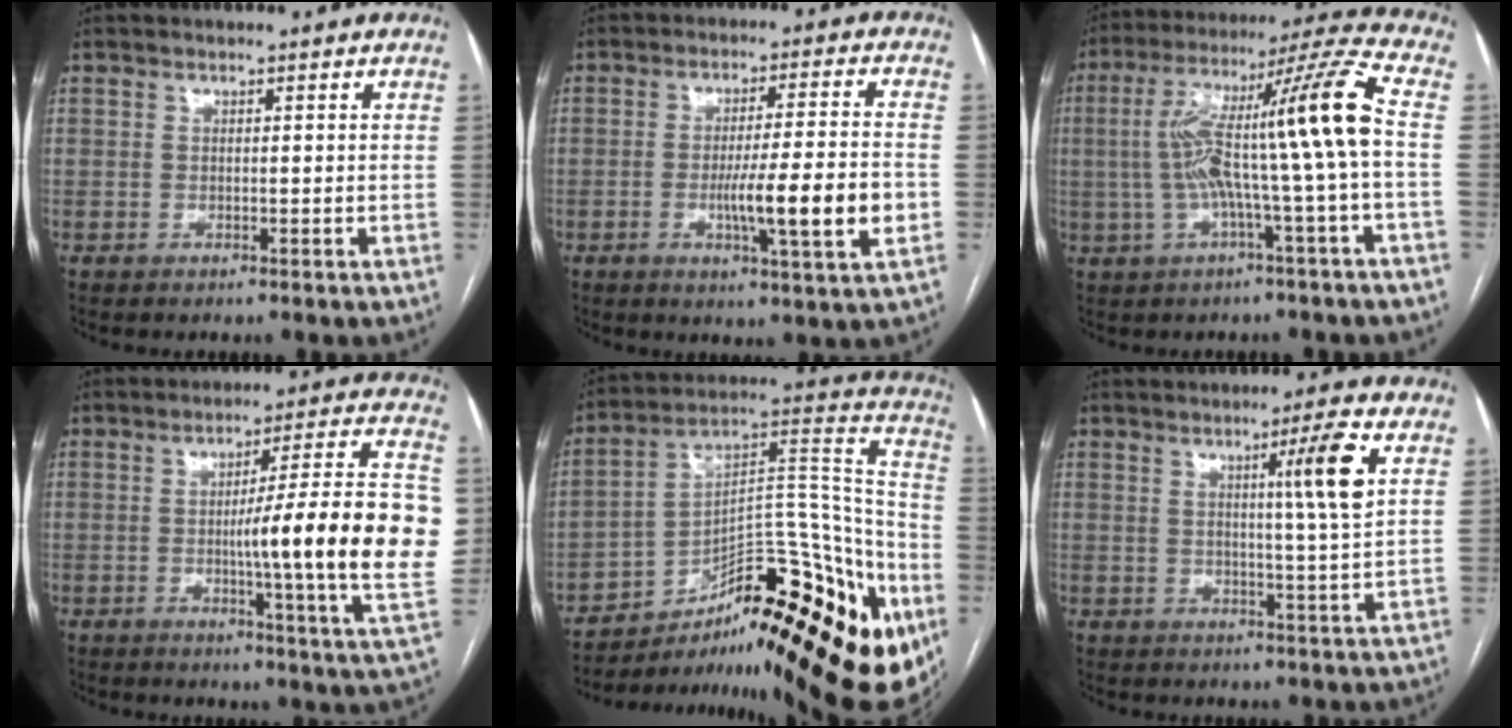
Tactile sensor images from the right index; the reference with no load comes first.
{"total": 11.5, "force": [-2.7, -0.3, 11.2], "torque": [-0.179, -0.011, -0.046]}
{"total": 16.1, "force": [-0.7, -1.2, 16.0], "torque": [-0.277, 0.037, -0.018]}
{"total": 19.6, "force": [-1.3, -0.4, 19.6], "torque": [-0.236, 0.007, -0.023]}
{"total": 33.8, "force": [-18.8, 9.8, 26.4], "torque": [-0.299, 0.015, -0.267]}
{"total": 7.6, "force": [2.5, -1.5, 7.0], "torque": [-0.109, -0.006, 0.040]}